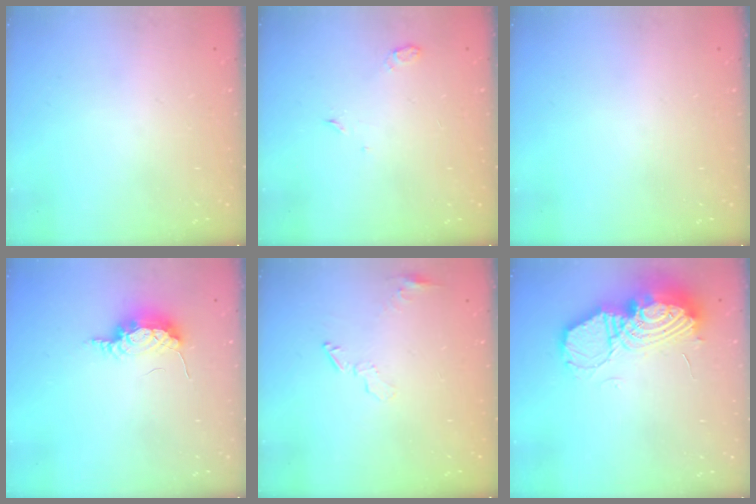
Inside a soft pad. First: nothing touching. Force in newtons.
{"total": 3.3, "press": 3.3, "slide": 0.6}
{"total": 0.0}
{"total": 8.7, "press": 7.8, "slide": 4.0}
{"total": 4.8, "press": 4.8, "slide": 0.2}
{"total": 18.5, "press": 18.5, "slide": 1.6}